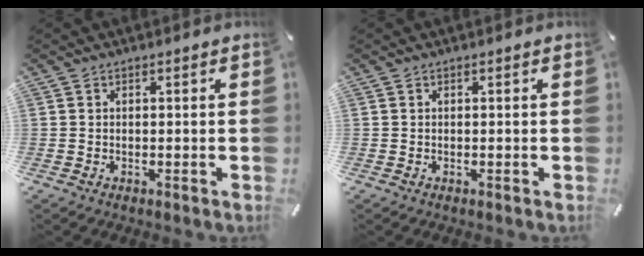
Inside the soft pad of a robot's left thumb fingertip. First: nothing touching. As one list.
[{"total": 0.0}]